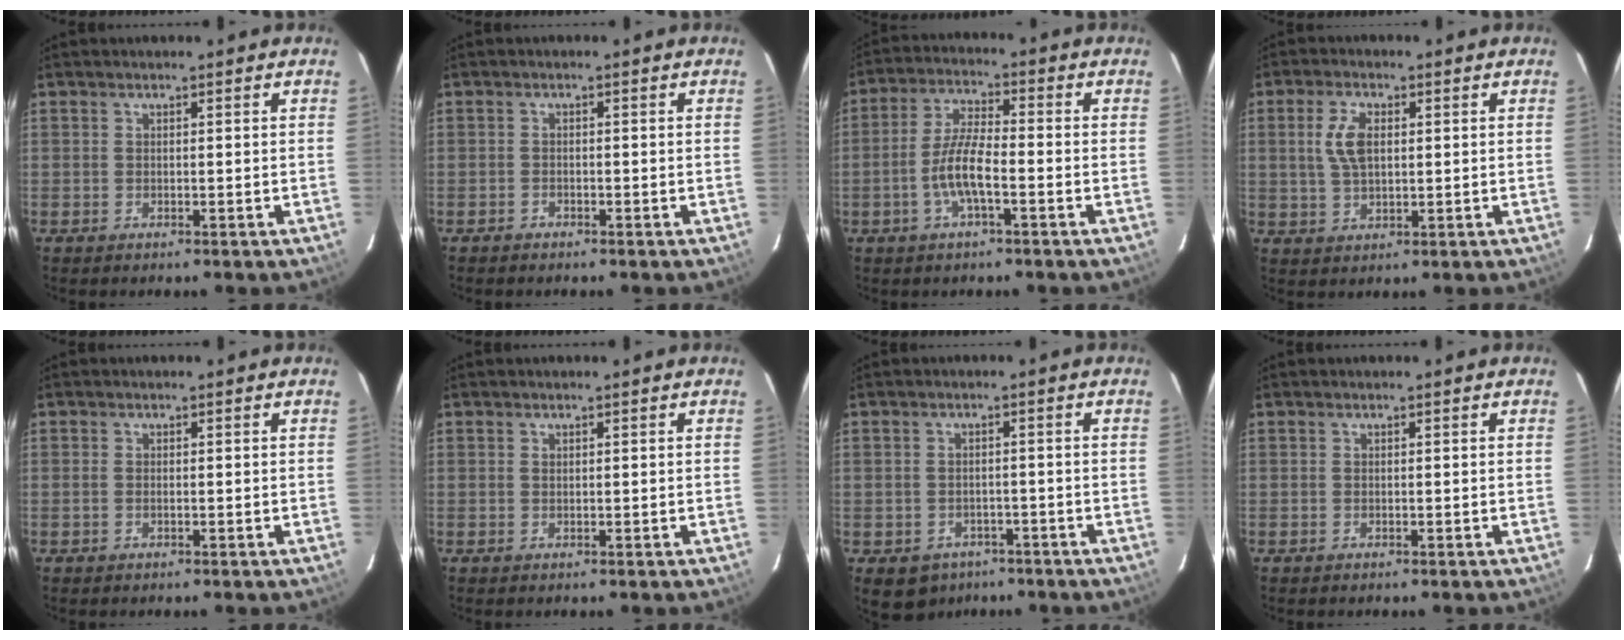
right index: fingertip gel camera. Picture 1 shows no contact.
{"total": 1.1, "force": [-0.9, 0.5, -0.1], "torque": [-0.003, 0.004, -0.017]}
{"total": 7.3, "force": [-2.7, 1.7, 6.6], "torque": [-0.135, 0.003, -0.052]}
{"total": 6.1, "force": [1.2, 3.3, 5.0], "torque": [-0.099, 0.006, 0.027]}
{"total": 0.5, "force": [-0.1, 0.3, 0.4], "torque": [-0.011, 0.000, -0.003]}
{"total": 0.0}
{"total": 7.2, "force": [-4.3, 5.3, 2.3], "torque": [-0.052, 0.006, -0.047]}
{"total": 0.0}